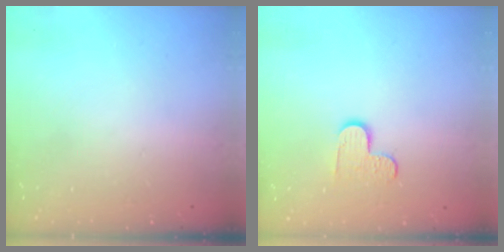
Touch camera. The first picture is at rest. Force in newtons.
{"total": 5.3, "press": 5.3, "slide": 0.3}